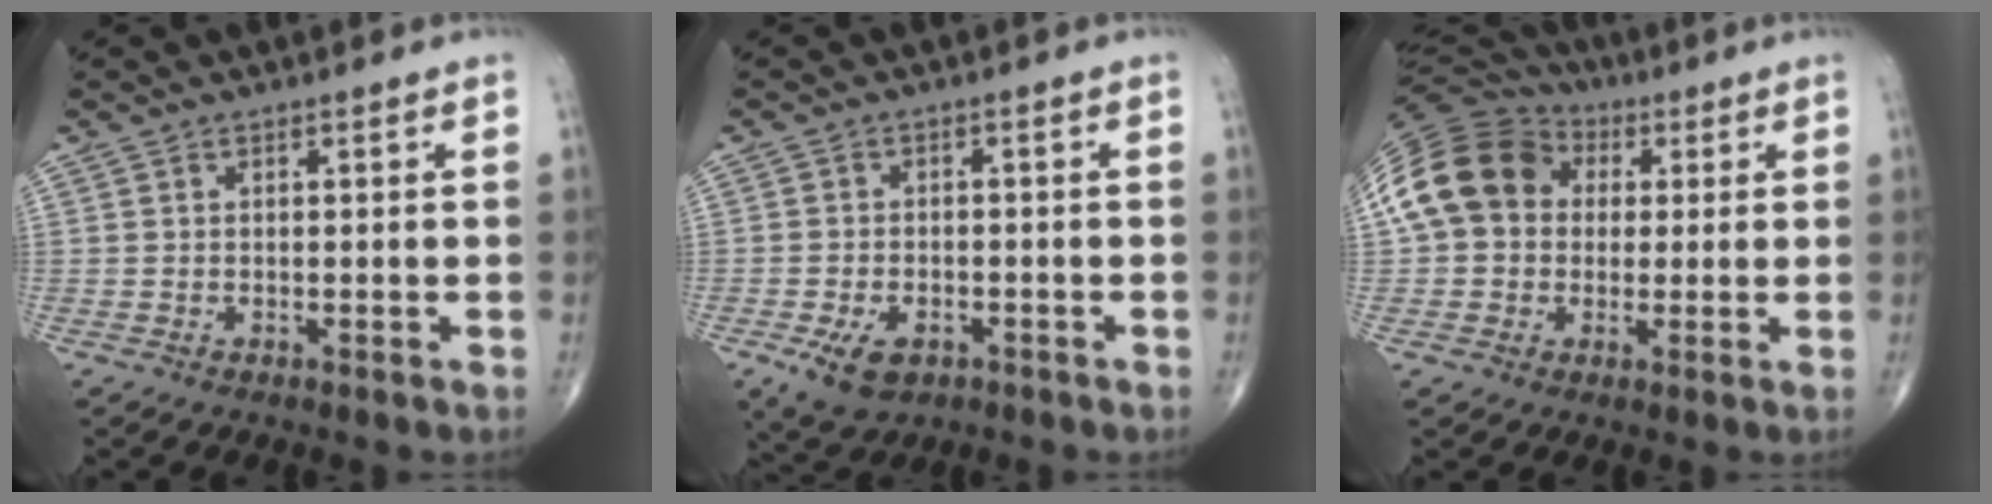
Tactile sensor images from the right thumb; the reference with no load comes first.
{"total": 6.7, "force": [-3.1, 4.1, 4.2], "torque": [-0.074, 0.004, -0.046]}
{"total": 16.0, "force": [2.8, 13.0, 8.9], "torque": [-0.165, 0.036, 0.043]}